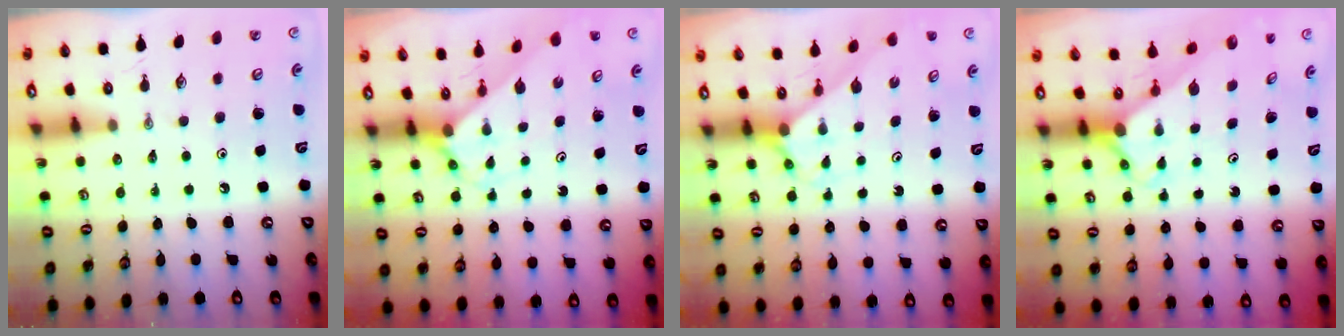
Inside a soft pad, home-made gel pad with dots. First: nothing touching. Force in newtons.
{"total": 2.3, "press": 2.3, "slide": 0.2}
{"total": 2.5, "press": 2.5, "slide": 0.2}
{"total": 2.1, "press": 2.1, "slide": 0.1}